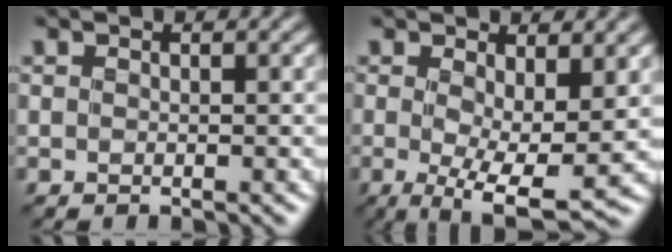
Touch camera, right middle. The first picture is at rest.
{"total": 7.0, "force": [-0.2, 2.0, 6.6], "torque": [-0.108, -0.016, -0.001]}